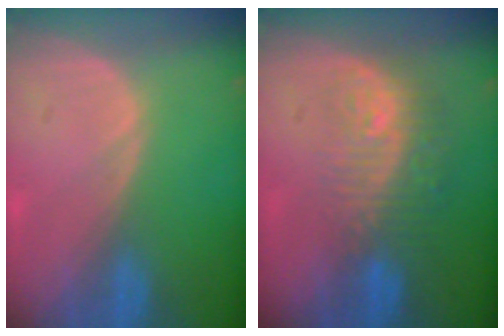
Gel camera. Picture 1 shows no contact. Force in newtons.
{"total": 9.6, "press": 8.0, "slide": 5.4}